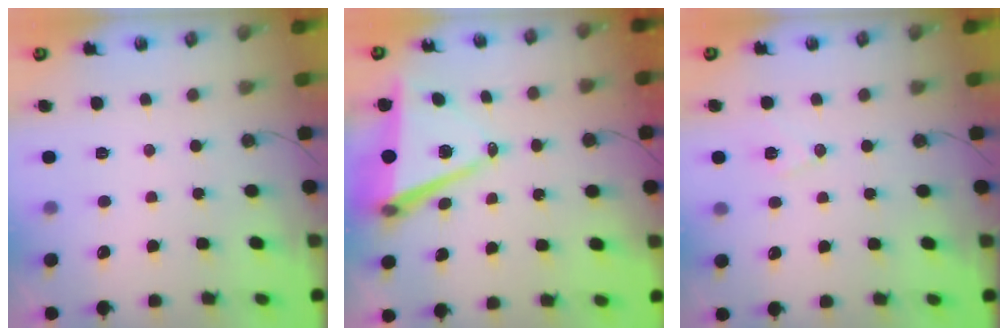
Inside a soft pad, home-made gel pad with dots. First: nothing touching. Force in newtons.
{"total": 9.5, "press": 8.6, "slide": 3.9}
{"total": 7.3, "press": 6.3, "slide": 3.6}